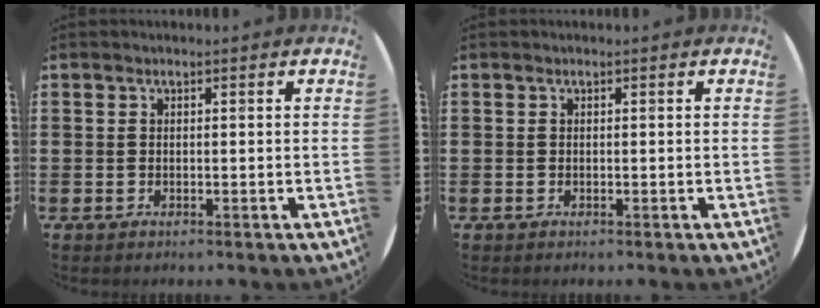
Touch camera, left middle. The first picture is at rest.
{"total": 0.0}